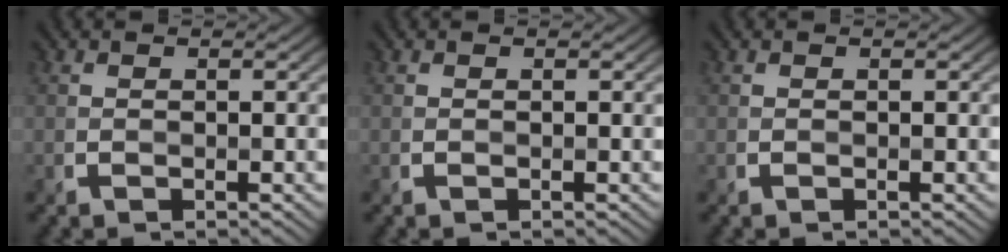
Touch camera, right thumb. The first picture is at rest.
{"total": 0.0}
{"total": 0.0}